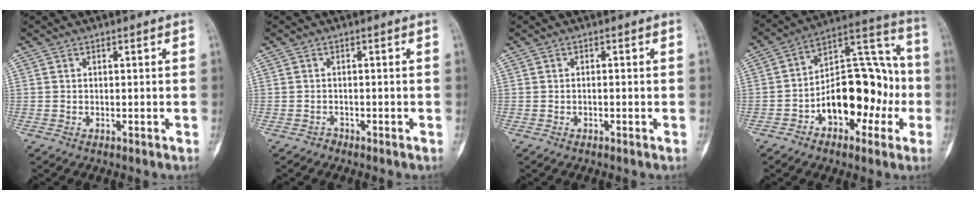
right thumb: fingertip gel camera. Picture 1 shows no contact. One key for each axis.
{"total": 0.9, "fx": -0.7, "fy": 0.5, "fz": -0.2, "tx": 0.002, "ty": 0.001, "tz": -0.017}
{"total": 0.6, "fx": -0.2, "fy": 0.3, "fz": 0.5, "tx": -0.010, "ty": 0.004, "tz": -0.003}
{"total": 18.9, "fx": -4.6, "fy": 11.2, "fz": 14.6, "tx": -0.179, "ty": 0.064, "tz": -0.065}